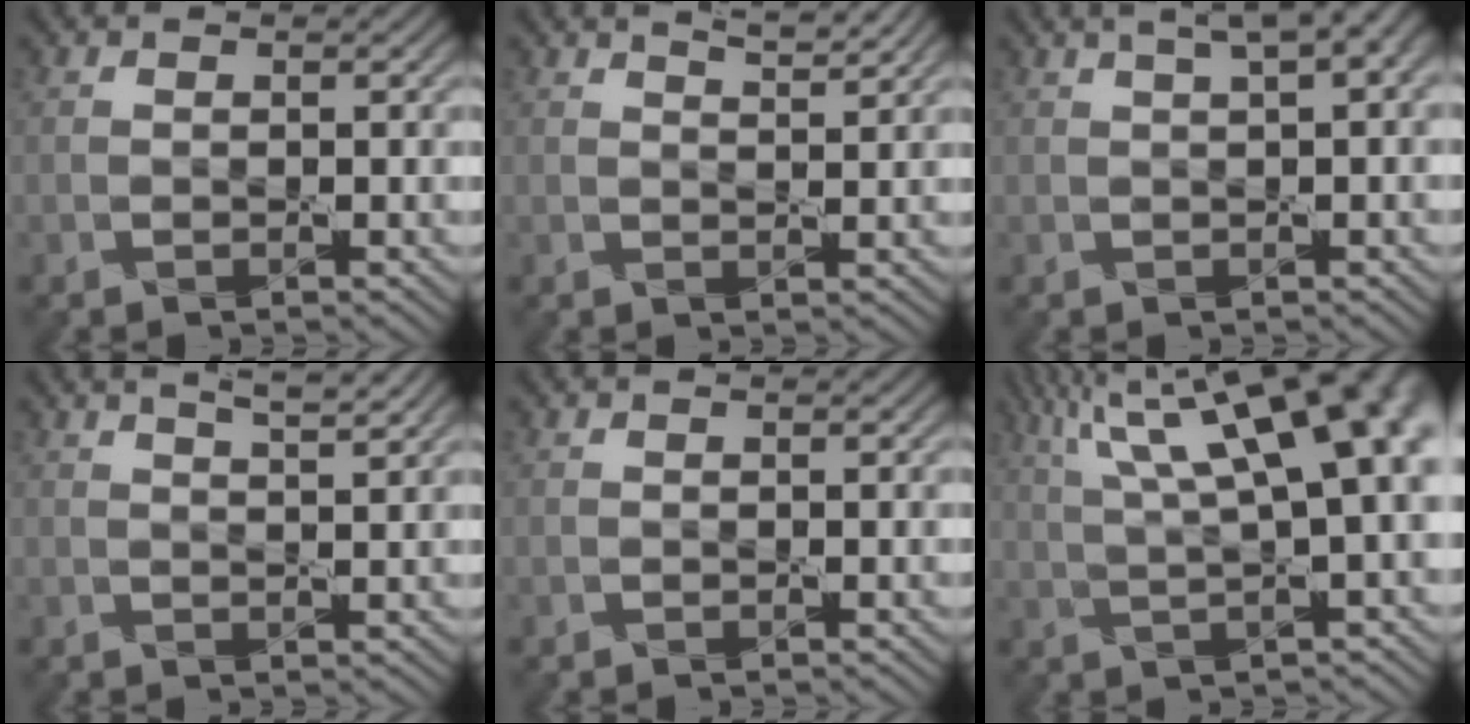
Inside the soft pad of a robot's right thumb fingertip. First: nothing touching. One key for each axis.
{"total": 2.8, "fx": 2.3, "fy": 0.5, "fz": 1.6, "tx": -0.023, "ty": -0.002, "tz": 0.036}
{"total": 5.8, "fx": 2.6, "fy": 1.7, "fz": 4.9, "tx": -0.062, "ty": 0.024, "tz": 0.029}
{"total": 3.7, "fx": 2.6, "fy": 0.7, "fz": 2.4, "tx": -0.027, "ty": 0.006, "tz": 0.029}
{"total": 0.0}
{"total": 17.4, "fx": 7.0, "fy": 5.5, "fz": 15.0, "tx": -0.220, "ty": 0.056, "tz": 0.107}